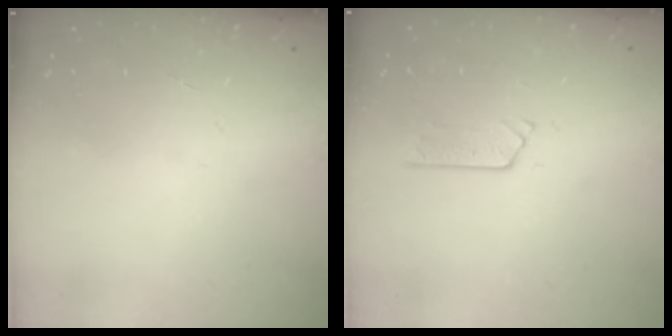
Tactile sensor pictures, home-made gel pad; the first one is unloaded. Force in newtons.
{"total": 2.5, "press": 2.5, "slide": 0.2}